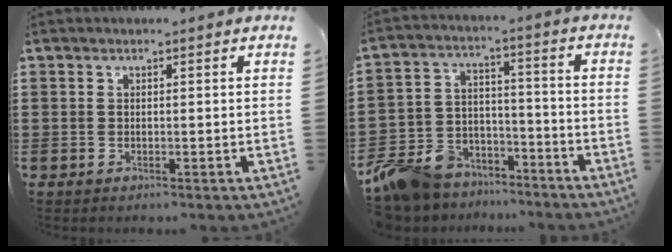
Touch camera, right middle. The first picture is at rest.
{"total": 10.1, "force": [-9.2, 4.0, 1.5], "torque": [-0.058, 0.023, -0.184]}